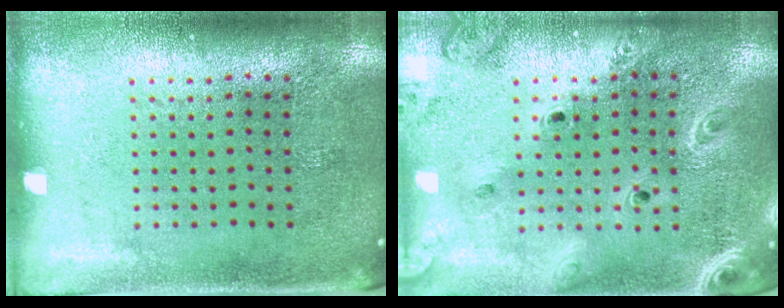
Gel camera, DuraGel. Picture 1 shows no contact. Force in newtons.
{"total": 2.6, "press": 2.3, "slide": 1.2}